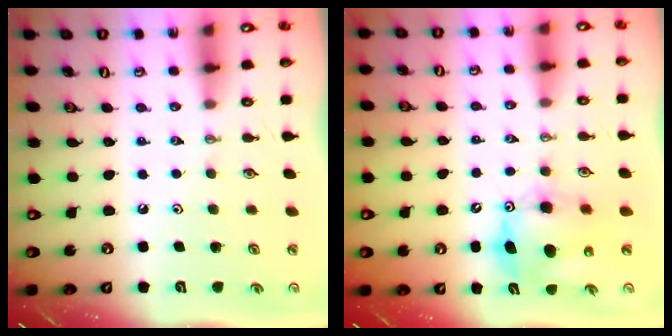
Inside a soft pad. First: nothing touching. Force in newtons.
{"total": 9.4, "press": 9.4, "slide": 0.7}